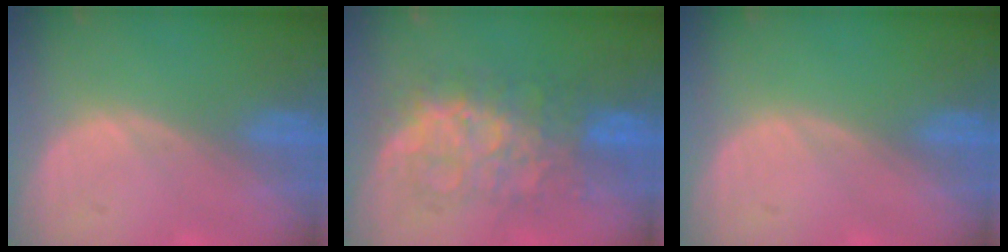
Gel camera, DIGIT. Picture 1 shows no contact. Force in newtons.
{"total": 8.9, "press": 8.9, "slide": 0.3}
{"total": 0.0}